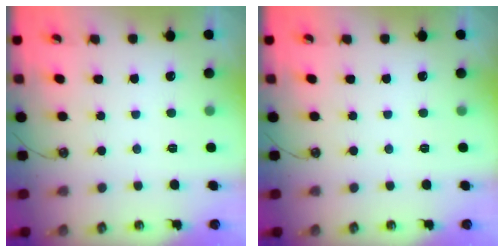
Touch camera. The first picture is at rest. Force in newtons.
{"total": 0.0}